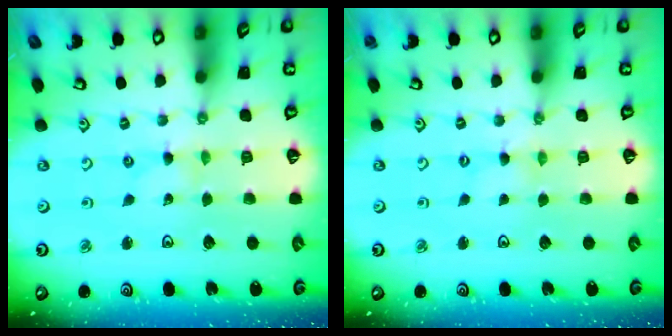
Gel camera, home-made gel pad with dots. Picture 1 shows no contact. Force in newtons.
{"total": 0.0}